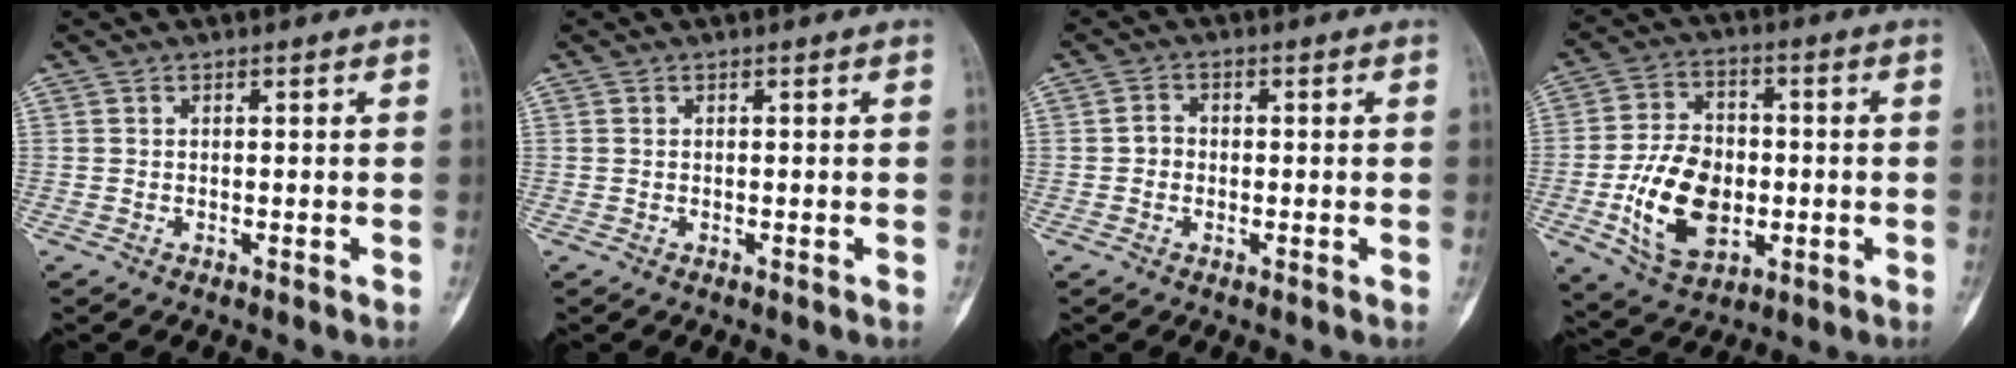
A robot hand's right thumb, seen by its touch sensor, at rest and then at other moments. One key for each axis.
{"total": 0.0}
{"total": 3.2, "fx": 0.0, "fy": 2.5, "fz": 2.0, "tx": -0.032, "ty": 0.009, "tz": -0.003}
{"total": 14.7, "fx": -2.8, "fy": 9.8, "fz": 10.6, "tx": -0.162, "ty": 0.010, "tz": -0.042}